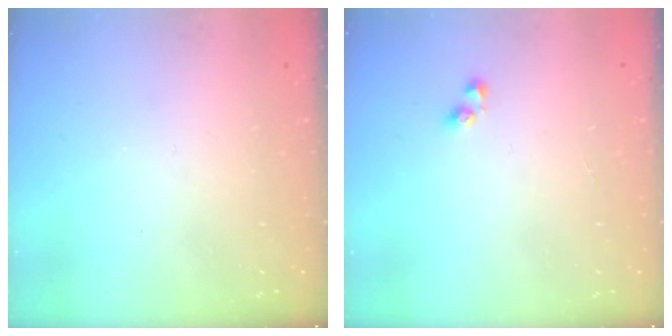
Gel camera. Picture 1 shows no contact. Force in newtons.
{"total": 3.0, "press": 3.0, "slide": 0.1}